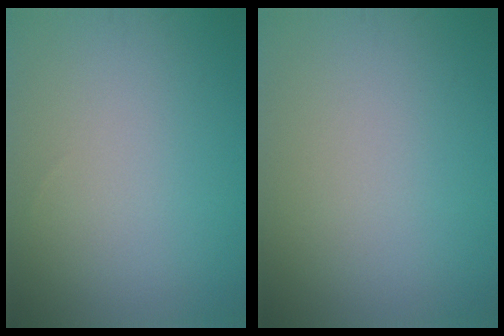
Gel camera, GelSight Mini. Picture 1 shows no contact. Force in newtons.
{"total": 0.0}